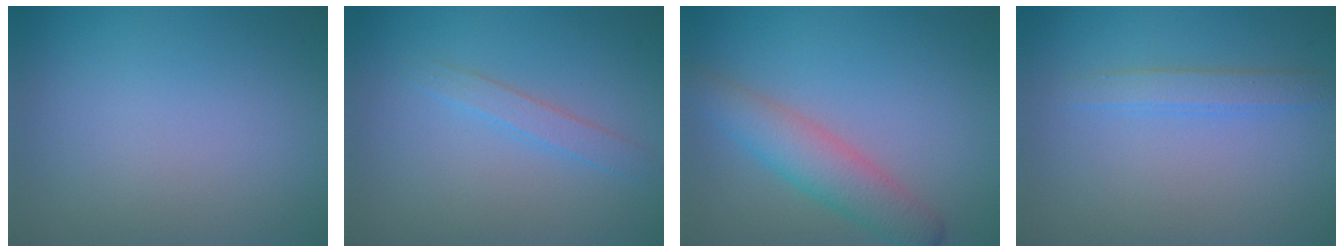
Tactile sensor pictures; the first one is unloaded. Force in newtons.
{"total": 1.7, "press": 1.7, "slide": 0.1}
{"total": 4.4, "press": 4.4, "slide": 0.4}
{"total": 1.8, "press": 1.8, "slide": 0.1}